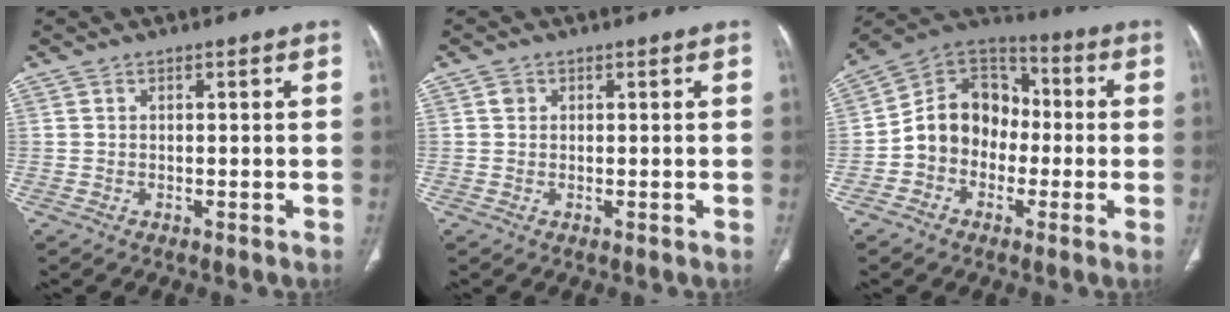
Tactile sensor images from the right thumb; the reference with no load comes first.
{"total": 1.1, "force": [0.4, 1.0, 0.4], "torque": [0.000, 0.001, 0.005]}
{"total": 13.4, "force": [-1.9, 11.0, 7.4], "torque": [-0.084, 0.041, -0.049]}